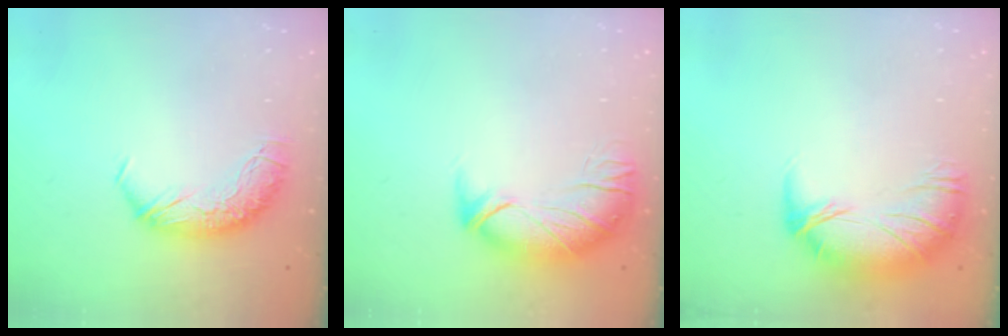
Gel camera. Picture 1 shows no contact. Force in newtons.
{"total": 2.8, "press": 1.3, "slide": 2.5}
{"total": 2.7, "press": 1.5, "slide": 2.3}